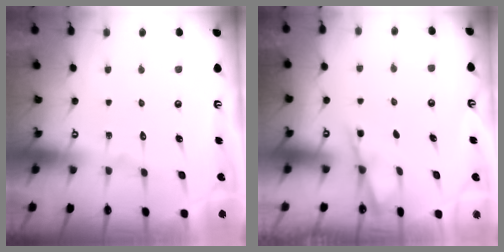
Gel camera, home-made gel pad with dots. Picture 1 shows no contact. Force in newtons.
{"total": 2.4, "press": 2.4, "slide": 0.5}